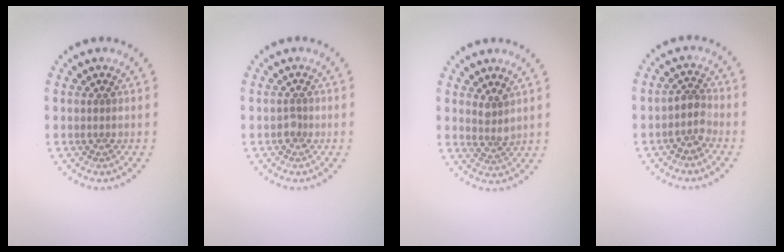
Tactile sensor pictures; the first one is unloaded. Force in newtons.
{"total": 0.7, "press": 0.5, "slide": 0.5}
{"total": 1.7, "press": 1.3, "slide": 1.2}
{"total": 2.0, "press": 1.6, "slide": 1.2}